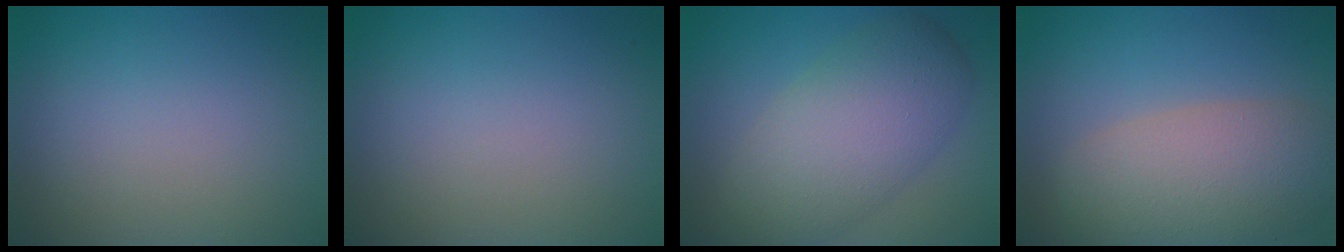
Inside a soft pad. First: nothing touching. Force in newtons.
{"total": 0.0}
{"total": 7.9, "press": 7.8, "slide": 0.5}
{"total": 7.6, "press": 7.6, "slide": 0.4}